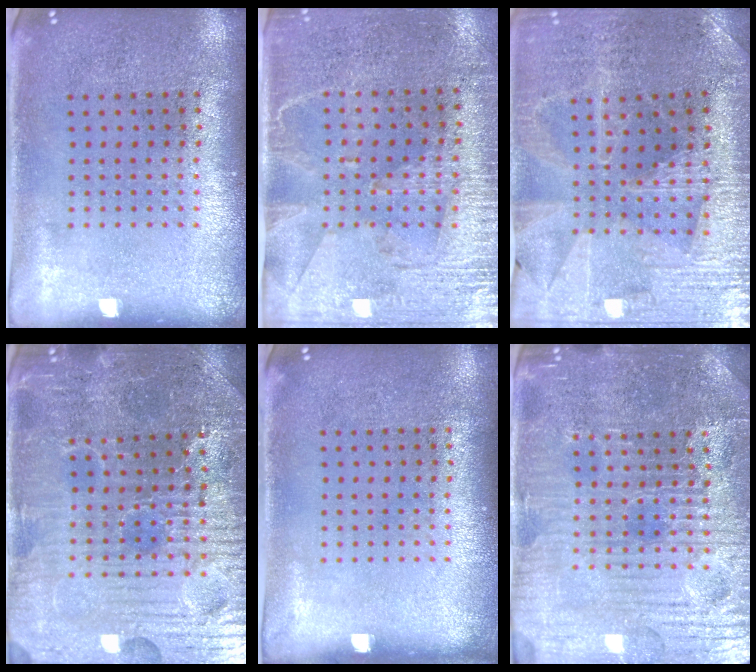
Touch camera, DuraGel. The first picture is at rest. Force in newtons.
{"total": 3.0, "press": 2.7, "slide": 1.3}
{"total": 3.0, "press": 2.9, "slide": 0.5}
{"total": 4.6, "press": 4.6, "slide": 0.8}
{"total": 0.0}
{"total": 5.1, "press": 4.9, "slide": 1.3}